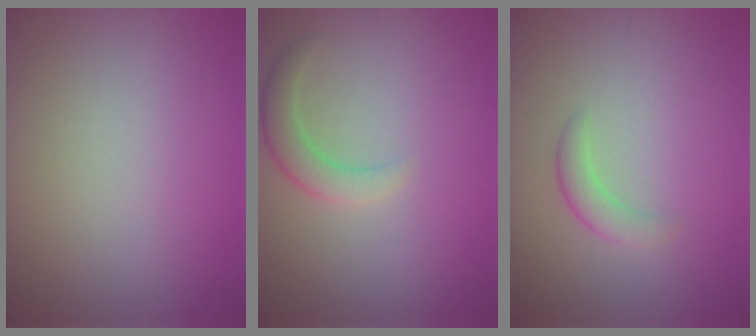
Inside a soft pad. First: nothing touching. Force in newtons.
{"total": 2.5, "press": 2.5, "slide": 0.2}
{"total": 1.8, "press": 1.8, "slide": 0.0}